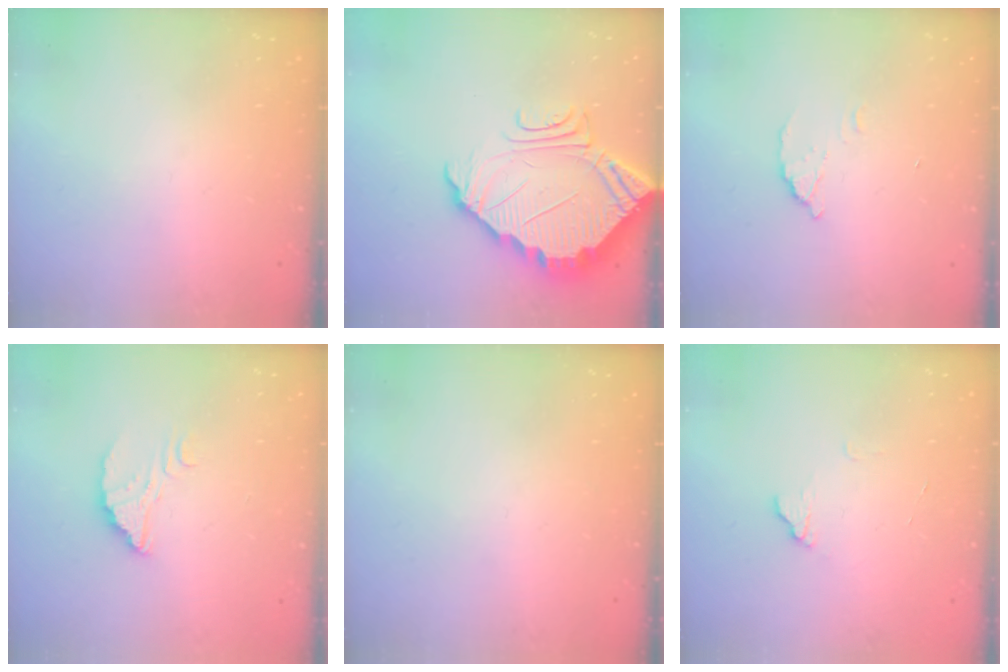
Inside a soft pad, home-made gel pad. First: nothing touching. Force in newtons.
{"total": 9.7, "press": 9.7, "slide": 0.8}
{"total": 2.7, "press": 2.7, "slide": 0.1}
{"total": 4.4, "press": 4.4, "slide": 0.3}
{"total": 0.0}
{"total": 5.8, "press": 5.8, "slide": 0.5}